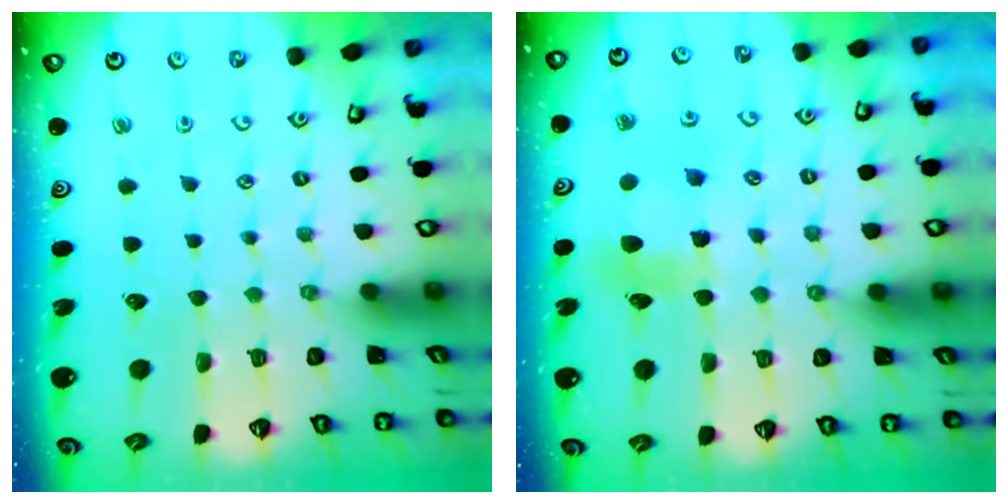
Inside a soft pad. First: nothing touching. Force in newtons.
{"total": 6.7, "press": 6.6, "slide": 0.8}